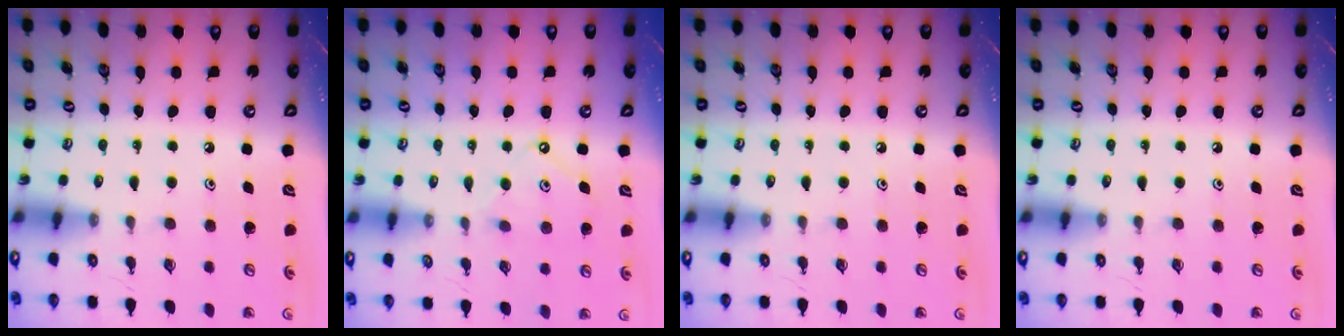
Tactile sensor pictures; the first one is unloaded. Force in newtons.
{"total": 6.8, "press": 6.8, "slide": 0.8}
{"total": 0.0}
{"total": 0.0}